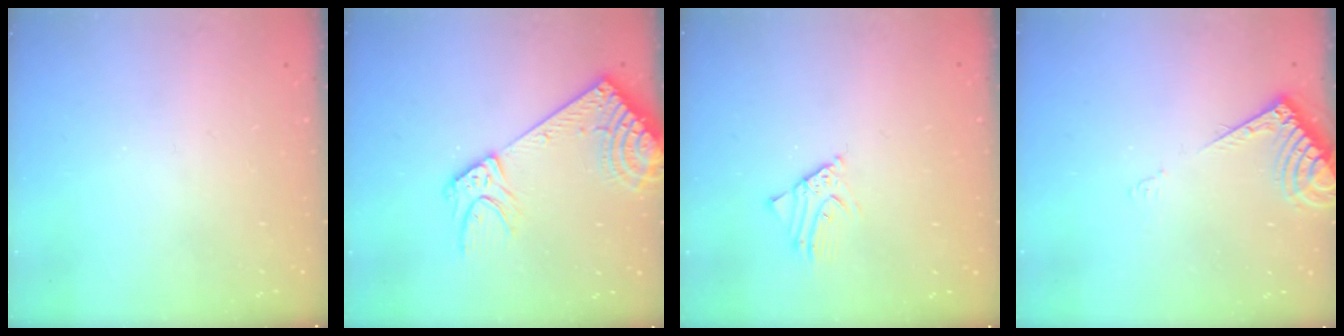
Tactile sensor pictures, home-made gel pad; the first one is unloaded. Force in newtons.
{"total": 14.2, "press": 13.9, "slide": 3.0}
{"total": 3.1, "press": 3.1, "slide": 0.3}
{"total": 7.0, "press": 7.0, "slide": 0.6}